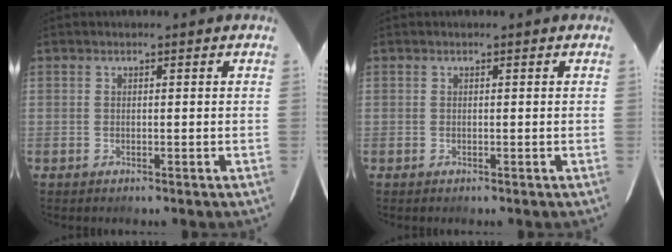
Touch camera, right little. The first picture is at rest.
{"total": 0.0}